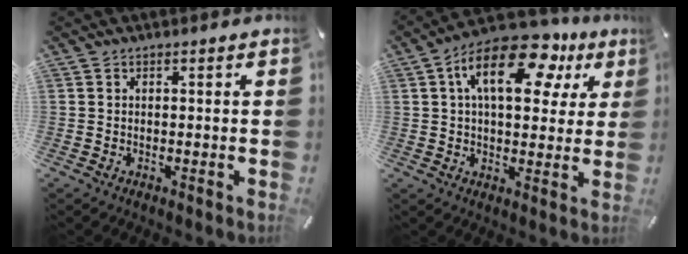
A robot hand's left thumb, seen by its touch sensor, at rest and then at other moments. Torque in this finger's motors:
{"motor_torque": [0.61, 0.81, 1.46, -1.31, 0.60]}